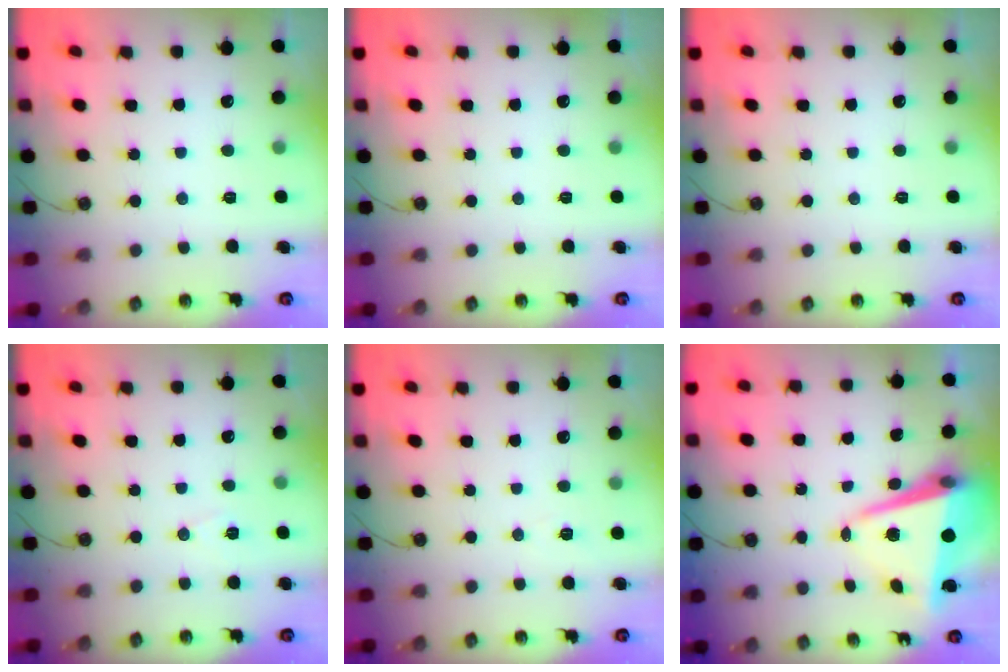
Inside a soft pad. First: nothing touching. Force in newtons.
{"total": 0.0}
{"total": 0.0}
{"total": 6.7, "press": 5.0, "slide": 4.5}
{"total": 5.9, "press": 3.8, "slide": 4.5}
{"total": 10.4, "press": 10.3, "slide": 1.3}